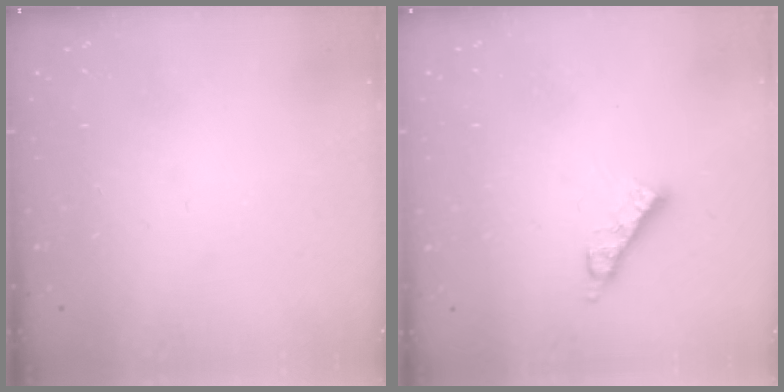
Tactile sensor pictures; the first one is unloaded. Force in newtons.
{"total": 6.1, "press": 6.1, "slide": 0.4}